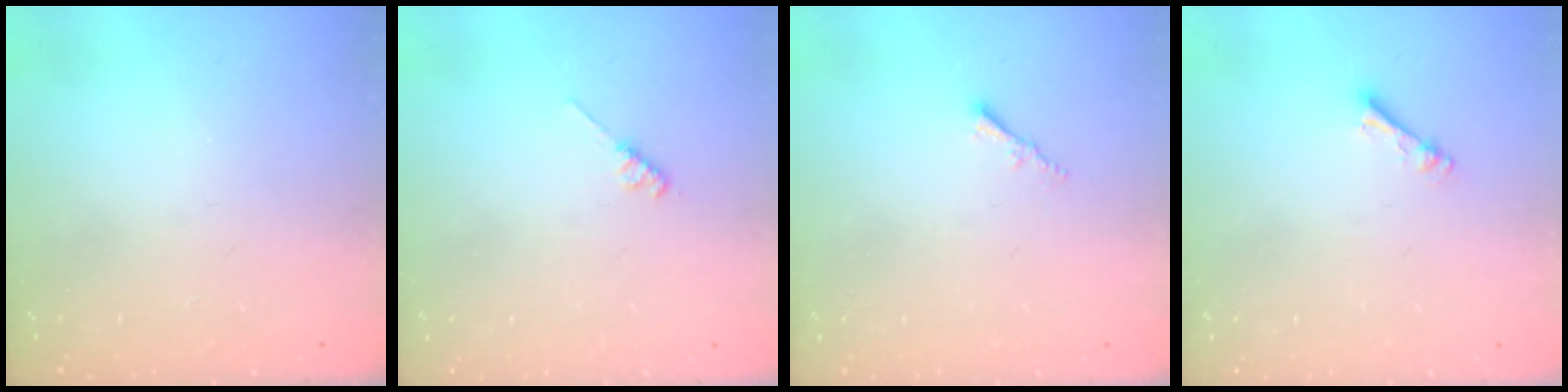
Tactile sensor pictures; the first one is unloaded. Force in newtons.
{"total": 2.6, "press": 2.5, "slide": 0.4}
{"total": 1.5, "press": 1.5, "slide": 0.4}
{"total": 2.7, "press": 2.7, "slide": 0.4}